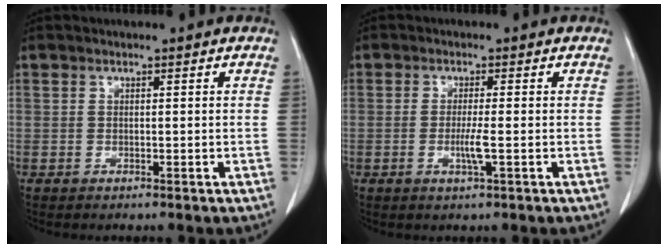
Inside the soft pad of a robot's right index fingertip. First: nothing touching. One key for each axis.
{"total": 2.8, "fx": -0.7, "fy": -0.2, "fz": 2.7, "tx": -0.054, "ty": -0.006, "tz": -0.013}